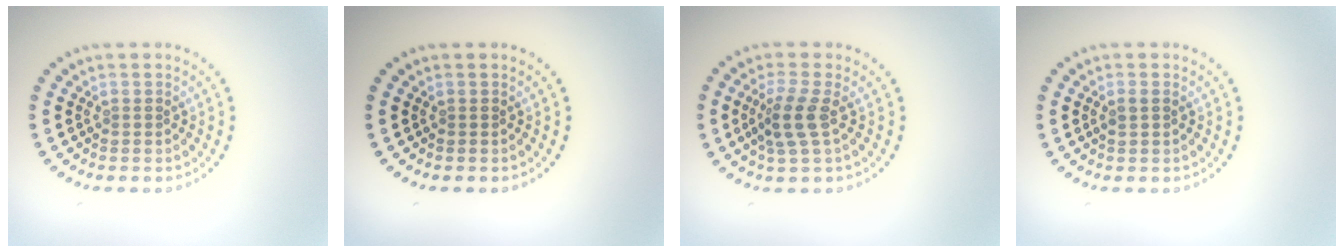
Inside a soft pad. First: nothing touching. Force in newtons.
{"total": 0.0}
{"total": 2.8, "press": 2.5, "slide": 1.3}
{"total": 0.9, "press": 0.9, "slide": 0.2}